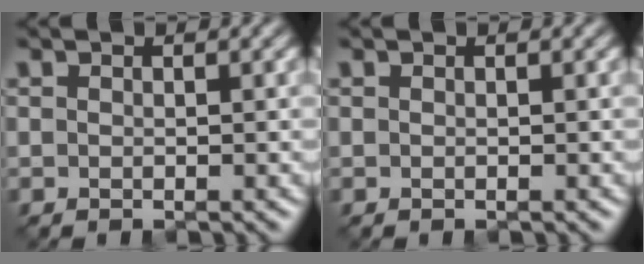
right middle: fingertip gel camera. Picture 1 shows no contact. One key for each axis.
{"total": 0.0}